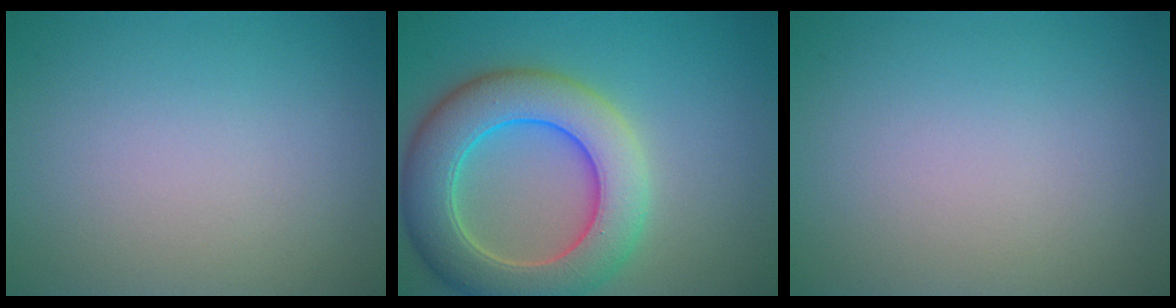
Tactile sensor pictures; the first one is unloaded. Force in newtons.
{"total": 9.0, "press": 9.0, "slide": 0.3}
{"total": 0.0}